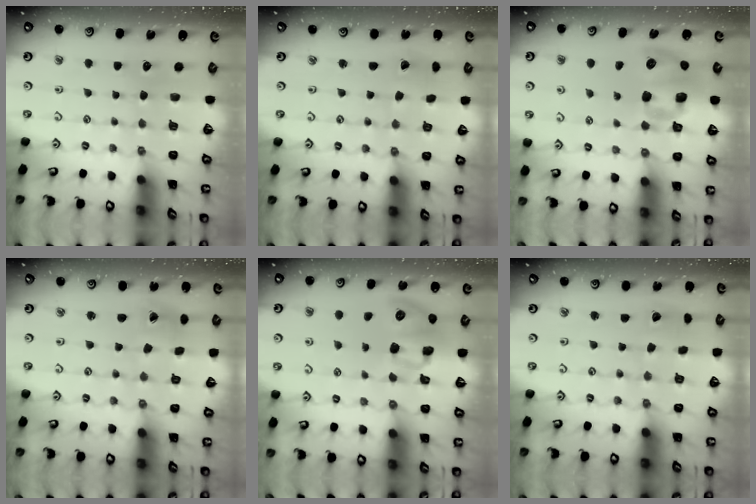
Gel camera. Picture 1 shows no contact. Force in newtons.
{"total": 1.7, "press": 1.7, "slide": 0.0}
{"total": 12.6, "press": 12.4, "slide": 2.1}
{"total": 1.7, "press": 1.6, "slide": 0.2}
{"total": 10.3, "press": 10.3, "slide": 0.5}
{"total": 2.7, "press": 2.7, "slide": 0.2}